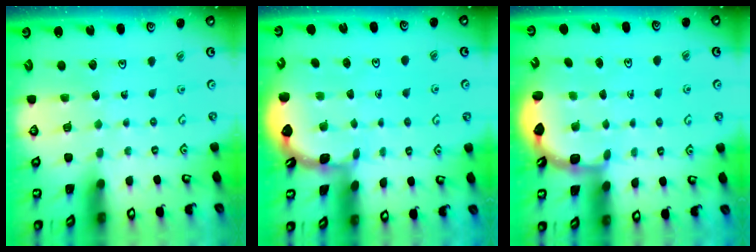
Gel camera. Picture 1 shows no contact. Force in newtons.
{"total": 1.1, "press": 1.1, "slide": 0.1}
{"total": 3.3, "press": 2.3, "slide": 2.3}